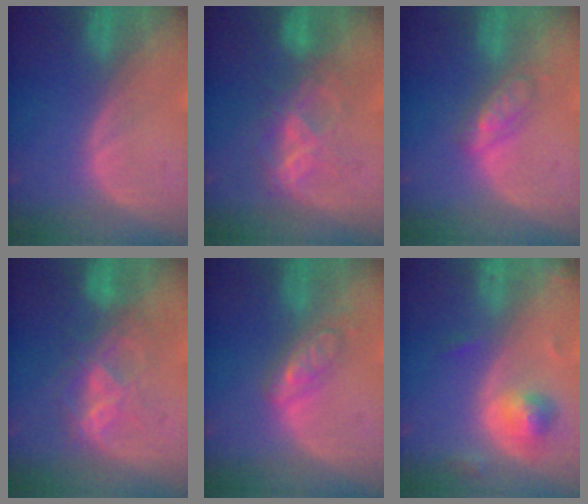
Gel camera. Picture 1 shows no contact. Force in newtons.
{"total": 6.5, "press": 6.4, "slide": 1.0}
{"total": 4.5, "press": 4.5, "slide": 0.6}
{"total": 6.8, "press": 6.7, "slide": 1.5}
{"total": 5.7, "press": 4.9, "slide": 2.9}
{"total": 5.0, "press": 4.9, "slide": 1.0}